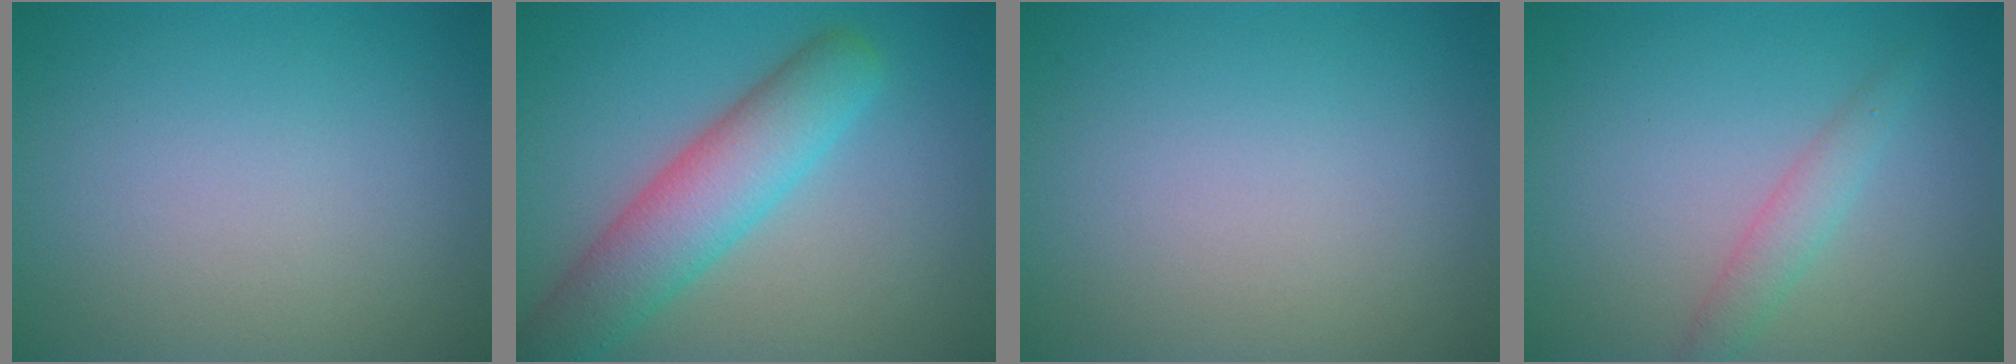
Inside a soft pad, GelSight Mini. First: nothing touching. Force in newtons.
{"total": 6.4, "press": 6.4, "slide": 0.4}
{"total": 0.0}
{"total": 1.9, "press": 1.9, "slide": 0.0}